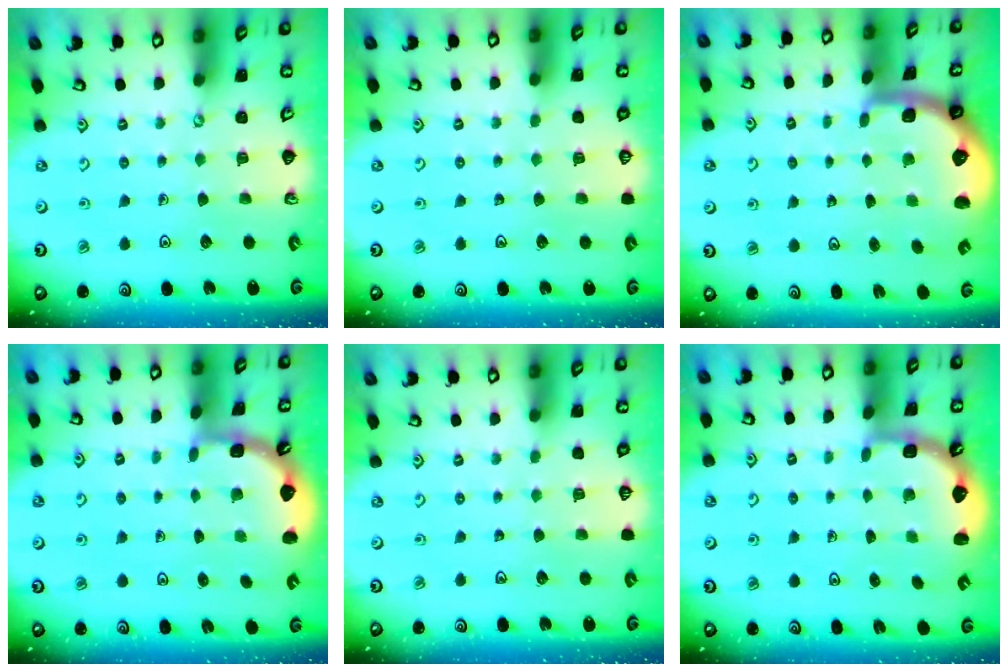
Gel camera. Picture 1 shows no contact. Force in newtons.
{"total": 0.0}
{"total": 2.4, "press": 2.3, "slide": 0.8}
{"total": 1.9, "press": 1.9, "slide": 0.3}
{"total": 0.0}
{"total": 2.3, "press": 1.8, "slide": 1.3}